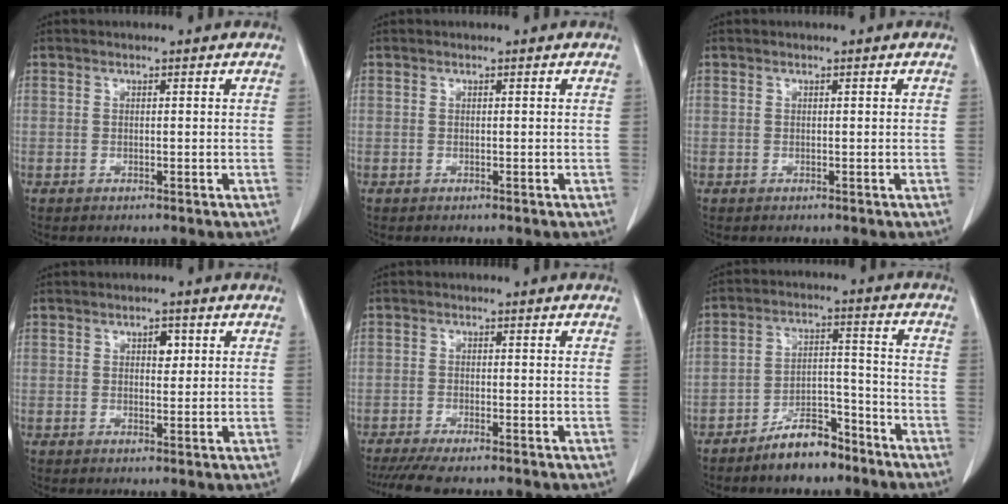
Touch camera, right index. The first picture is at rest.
{"total": 0.0}
{"total": 0.0}
{"total": 2.1, "force": [0.8, 1.2, 1.6], "torque": [-0.021, 0.000, 0.012]}
{"total": 7.4, "force": [-6.2, 0.8, 4.0], "torque": [-0.055, -0.015, -0.100]}
{"total": 8.2, "force": [-6.3, 3.4, 3.9], "torque": [-0.063, 0.019, -0.110]}